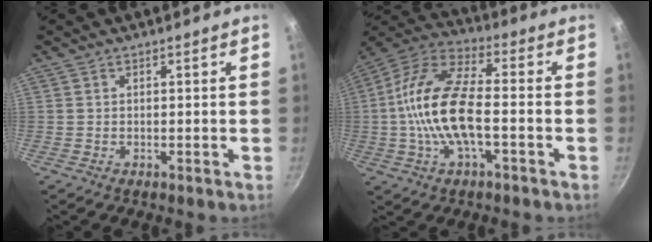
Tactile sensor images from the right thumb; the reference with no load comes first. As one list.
[{"total": 16.5, "force": [-2.3, 7.1, 14.7], "torque": [-0.277, 0.040, -0.062]}]